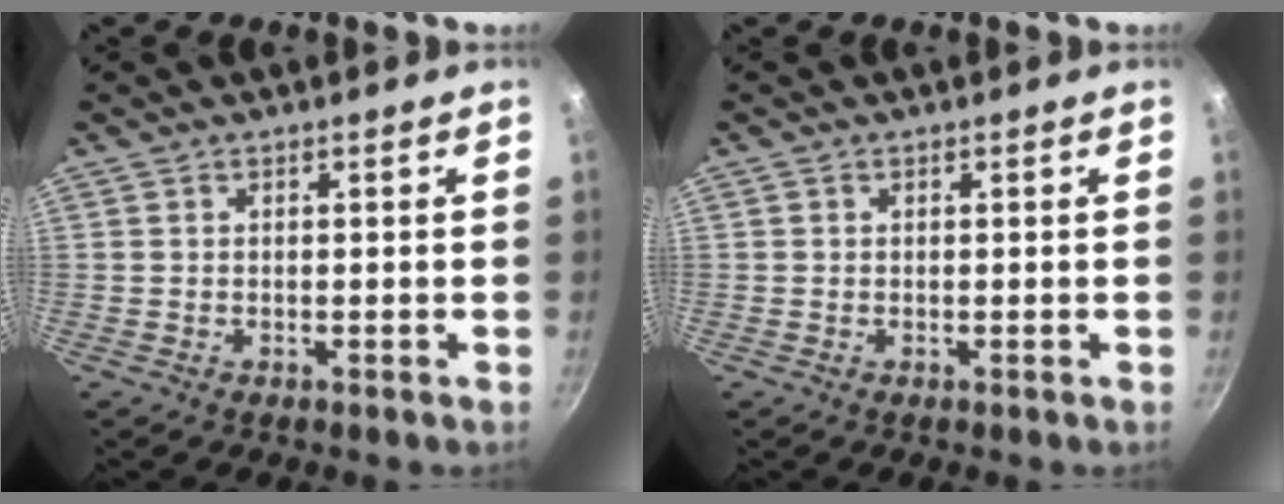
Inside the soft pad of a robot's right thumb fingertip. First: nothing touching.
{"total": 0.0}